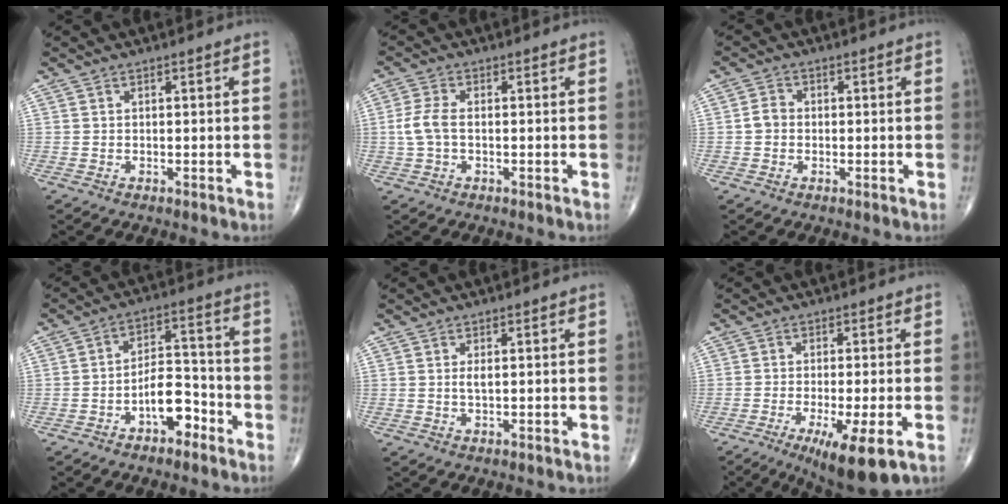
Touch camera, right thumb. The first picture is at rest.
{"total": 4.5, "force": [-0.3, 2.4, 3.8], "torque": [-0.095, 0.009, -0.010]}
{"total": 2.5, "force": [-0.4, 2.1, 1.3], "torque": [-0.019, 0.008, -0.012]}
{"total": 8.3, "force": [-4.2, 4.3, 5.8], "torque": [-0.073, 0.043, -0.073]}
{"total": 1.2, "force": [0.2, 0.4, 1.2], "torque": [-0.026, -0.002, 0.004]}
{"total": 11.0, "force": [-4.9, 2.2, 9.5], "torque": [-0.154, -0.014, -0.073]}